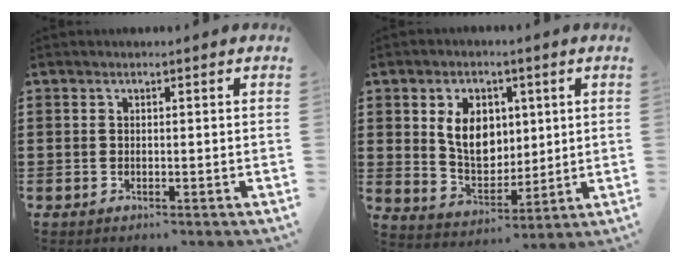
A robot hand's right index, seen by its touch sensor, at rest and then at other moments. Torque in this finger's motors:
{"motor_torque": [1.15, 0.98, 0.43, 0.16]}